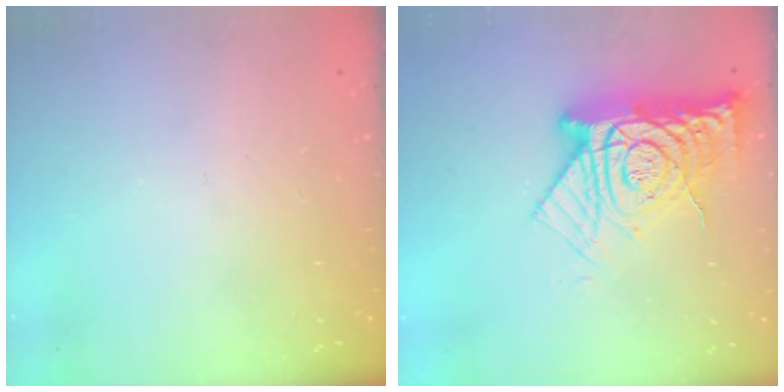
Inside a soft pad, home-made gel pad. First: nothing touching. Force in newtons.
{"total": 17.3, "press": 17.2, "slide": 1.7}